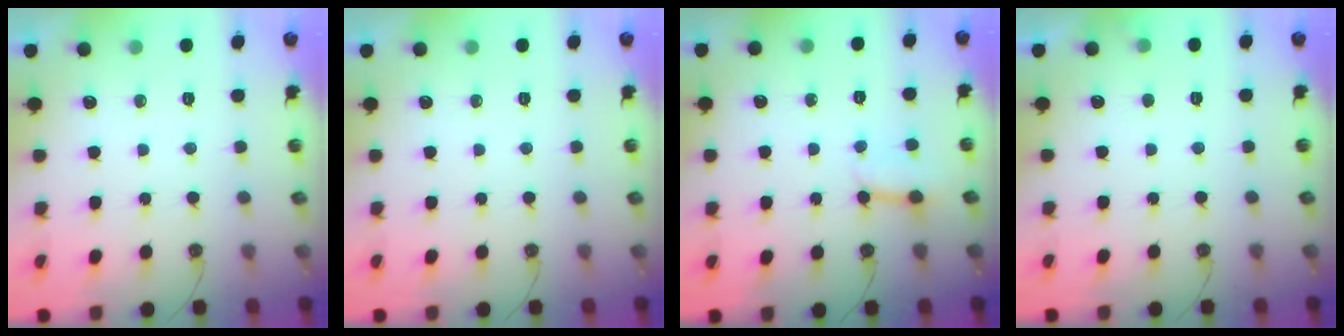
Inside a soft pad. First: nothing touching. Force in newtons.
{"total": 0.0}
{"total": 2.8, "press": 2.8, "slide": 0.3}
{"total": 2.6, "press": 2.6, "slide": 0.4}